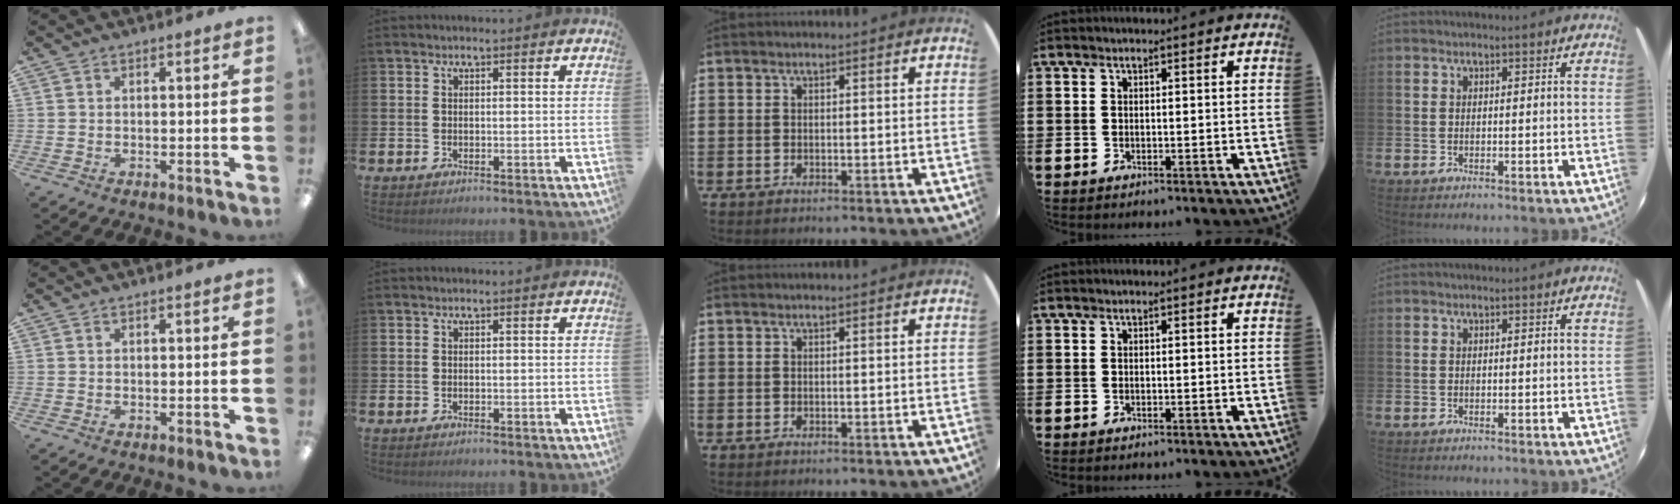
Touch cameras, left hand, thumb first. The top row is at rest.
{}